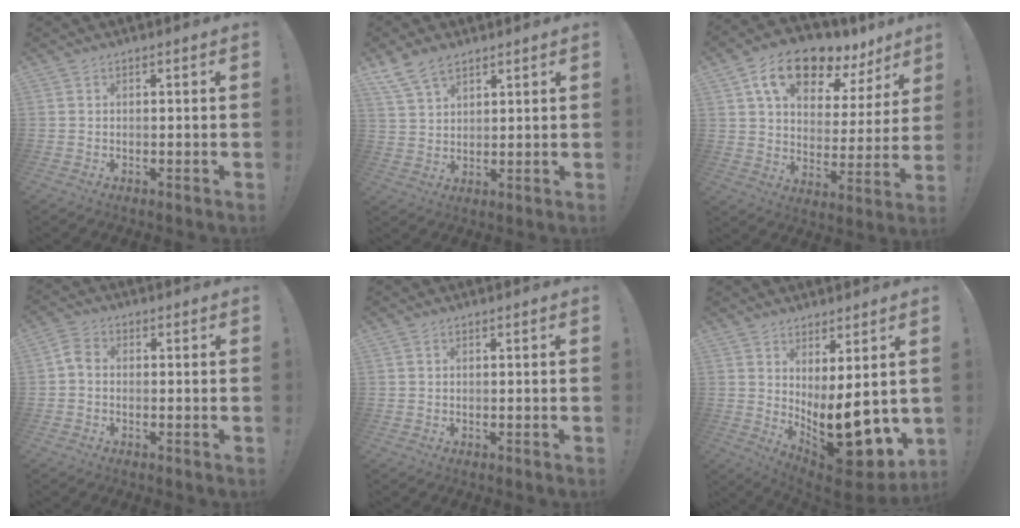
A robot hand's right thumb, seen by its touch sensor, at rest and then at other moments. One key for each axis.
{"total": 8.1, "fx": 6.0, "fy": 4.3, "fz": 3.3, "tx": -0.065, "ty": -0.026, "tz": 0.119}
{"total": 15.8, "fx": 10.2, "fy": 8.2, "fz": 8.8, "tx": -0.147, "ty": -0.058, "tz": 0.179}
{"total": 3.6, "fx": -0.5, "fy": 2.6, "fz": 2.4, "tx": -0.050, "ty": 0.010, "tz": -0.009}
{"total": 0.0}
{"total": 14.8, "fx": -1.3, "fy": 5.3, "fz": 13.8, "tx": -0.183, "ty": -0.036, "tz": -0.011}